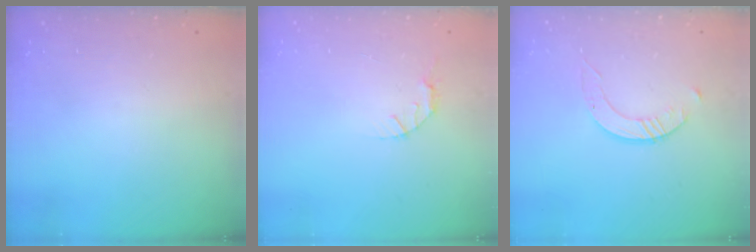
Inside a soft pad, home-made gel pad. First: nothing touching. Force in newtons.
{"total": 2.8, "press": 2.8, "slide": 0.4}
{"total": 2.4, "press": 2.4, "slide": 0.3}